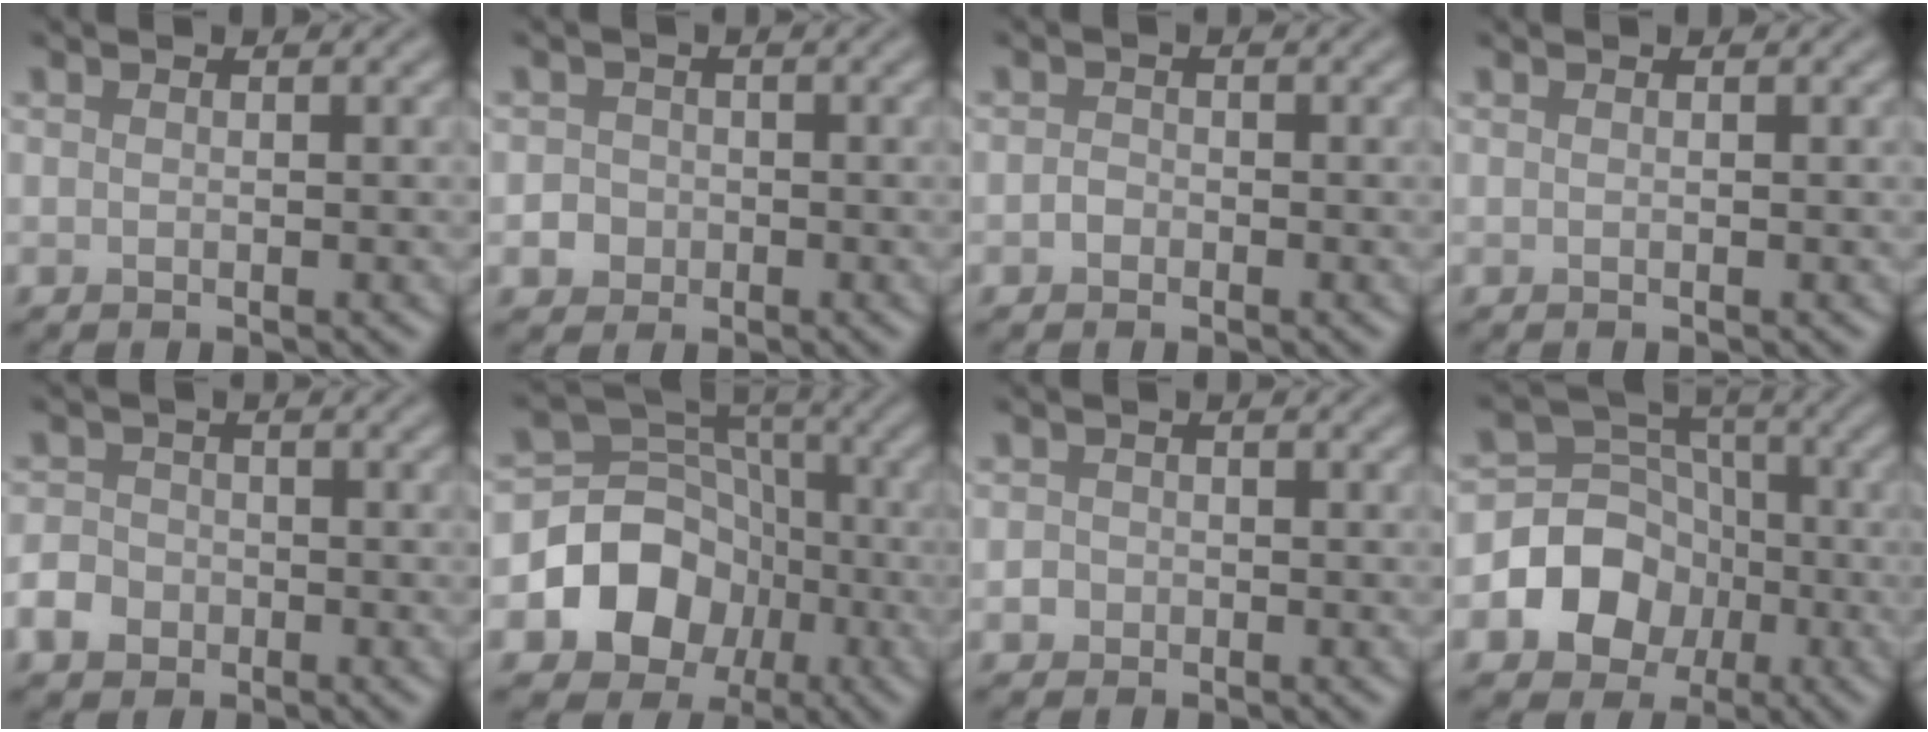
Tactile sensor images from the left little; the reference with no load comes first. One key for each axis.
{"total": 2.5, "fx": -0.9, "fy": 2.3, "fz": 0.5, "tx": 0.011, "ty": 0.003, "tz": -0.024}
{"total": 1.0, "fx": -0.5, "fy": 0.8, "fz": 0.3, "tx": -0.004, "ty": 0.001, "tz": -0.012}
{"total": 0.0}
{"total": 3.0, "fx": -1.5, "fy": 2.4, "fz": 1.0, "tx": -0.022, "ty": 0.000, "tz": -0.035}
{"total": 8.7, "fx": -2.8, "fy": 7.4, "fz": 3.7, "tx": -0.049, "ty": 0.011, "tz": -0.073}
{"total": 1.0, "fx": -0.4, "fy": 0.9, "fz": 0.2, "tx": 0.002, "ty": 0.001, "tz": -0.009}
{"total": 8.0, "fx": -2.6, "fy": 6.9, "fz": 3.2, "tx": -0.039, "ty": 0.008, "tz": -0.080}